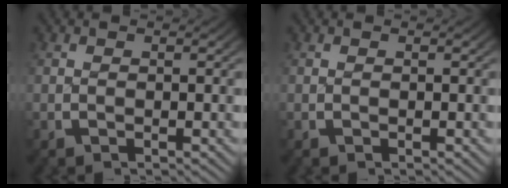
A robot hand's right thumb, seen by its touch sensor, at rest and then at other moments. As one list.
[{"total": 0.0}]